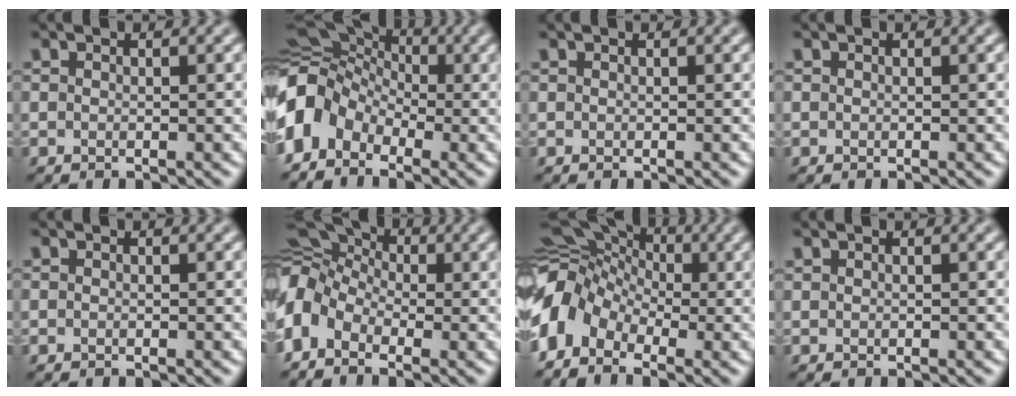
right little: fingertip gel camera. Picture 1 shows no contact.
{"total": 7.9, "force": [-2.7, 5.8, 4.6], "torque": [-0.085, 0.006, -0.071]}
{"total": 0.0}
{"total": 0.0}
{"total": 0.0}
{"total": 9.8, "force": [-0.8, 7.0, 6.8], "torque": [-0.134, 0.024, -0.027]}
{"total": 8.8, "force": [-2.3, 6.2, 5.7], "torque": [-0.106, 0.008, -0.062]}
{"total": 0.0}